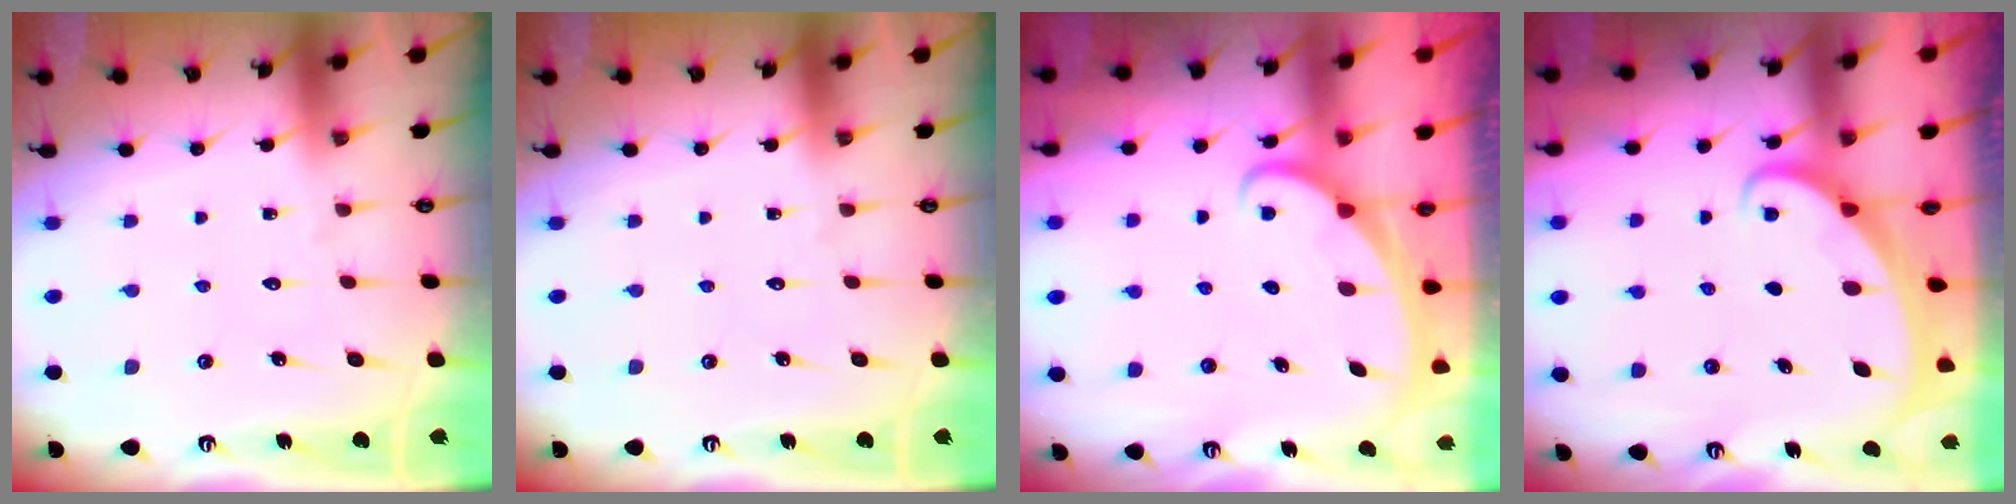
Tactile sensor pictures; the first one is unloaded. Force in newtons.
{"total": 0.0}
{"total": 1.7, "press": 1.7, "slide": 0.1}
{"total": 1.5, "press": 1.5, "slide": 0.1}